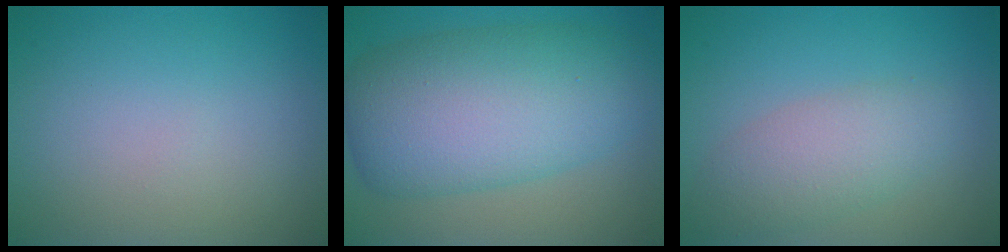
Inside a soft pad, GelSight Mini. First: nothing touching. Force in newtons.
{"total": 11.0, "press": 11.0, "slide": 0.1}
{"total": 3.9, "press": 3.9, "slide": 0.1}